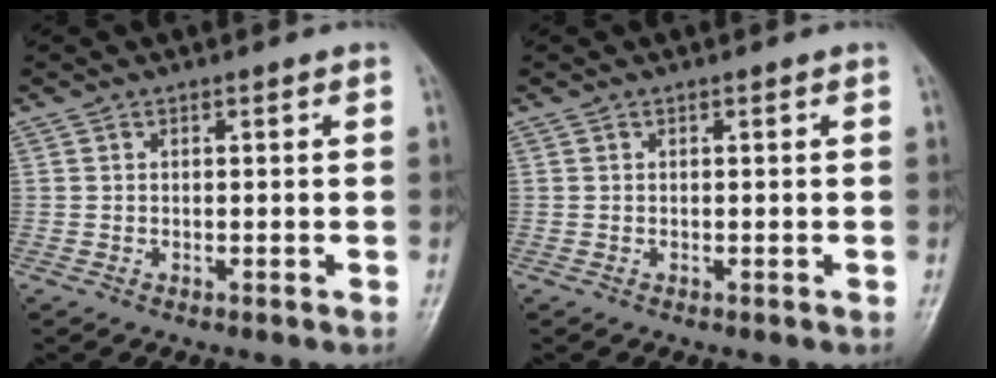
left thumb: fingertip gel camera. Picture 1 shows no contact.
{"total": 0.0}